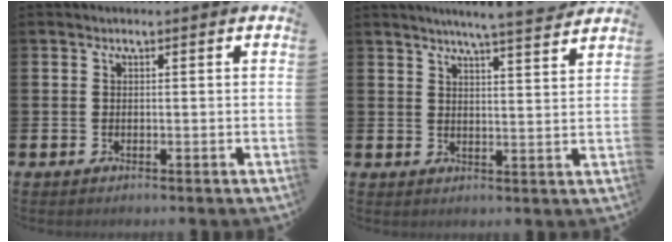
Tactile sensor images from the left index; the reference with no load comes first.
{"total": 5.7, "force": [5.4, -0.9, 1.5], "torque": [-0.032, -0.034, 0.092]}